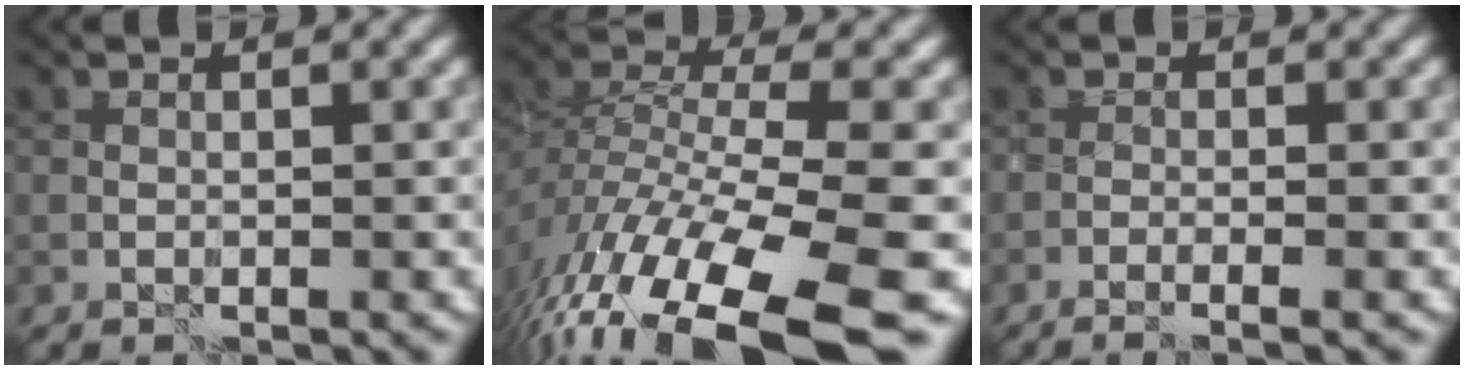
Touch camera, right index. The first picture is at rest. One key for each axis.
{"total": 14.9, "fx": -10.0, "fy": 4.7, "fz": 10.0, "tx": -0.217, "ty": -0.020, "tz": -0.157}
{"total": 2.6, "fx": -1.5, "fy": 0.6, "fz": 2.1, "tx": -0.029, "ty": 0.005, "tz": -0.034}